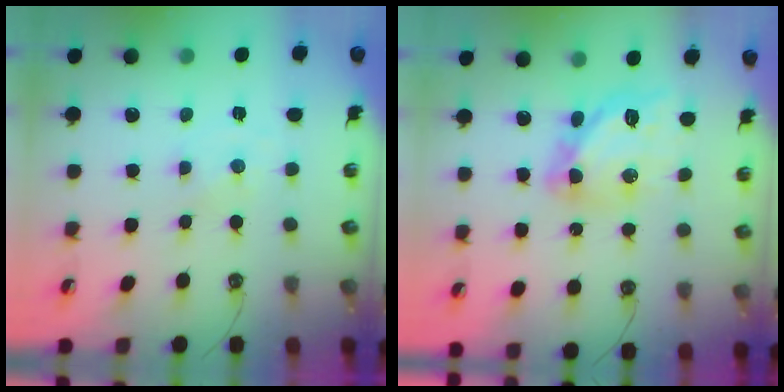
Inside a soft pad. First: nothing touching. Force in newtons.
{"total": 14.3, "press": 14.2, "slide": 1.4}